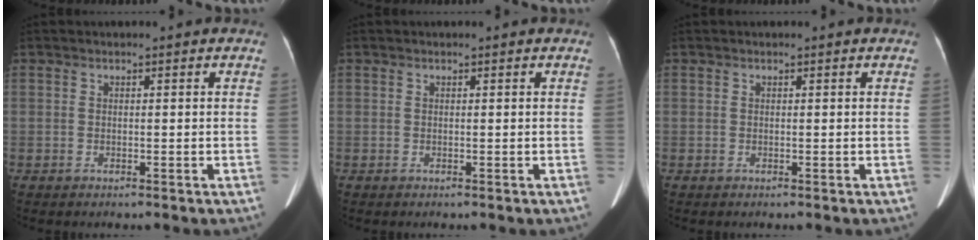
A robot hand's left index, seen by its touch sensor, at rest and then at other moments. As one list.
[{"total": 0.0}, {"total": 0.0}]